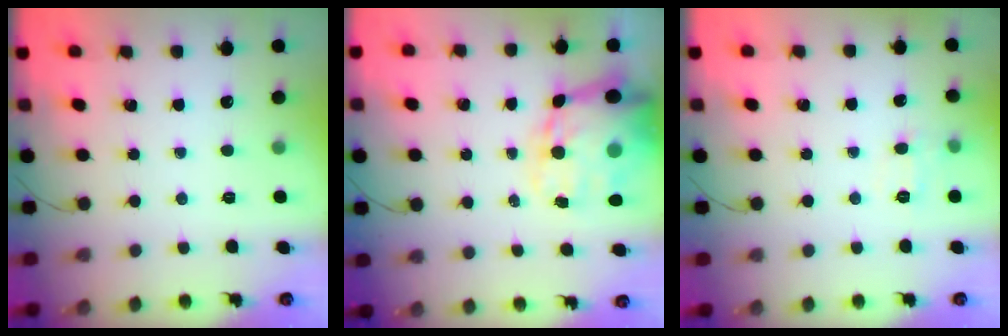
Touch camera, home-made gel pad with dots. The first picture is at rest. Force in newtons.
{"total": 20.3, "press": 19.8, "slide": 4.6}
{"total": 6.6, "press": 6.4, "slide": 1.3}